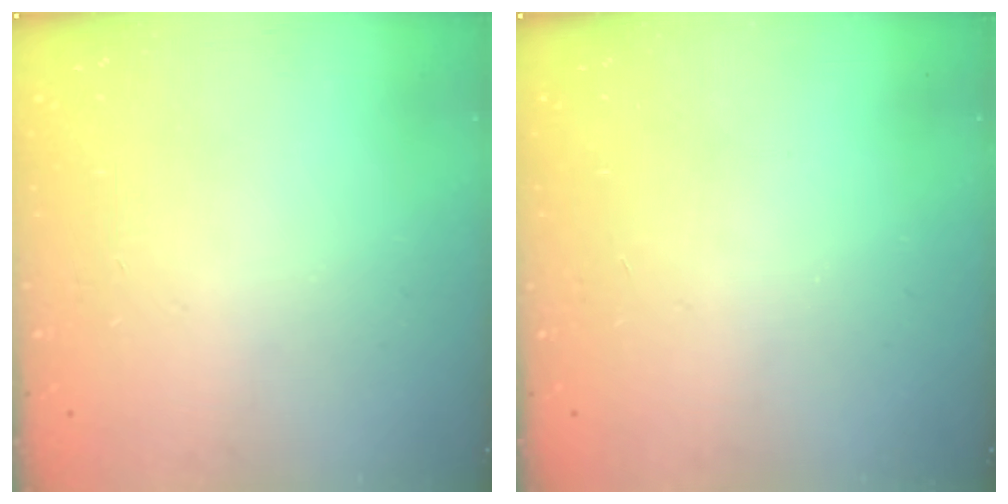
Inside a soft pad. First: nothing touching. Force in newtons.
{"total": 0.0}